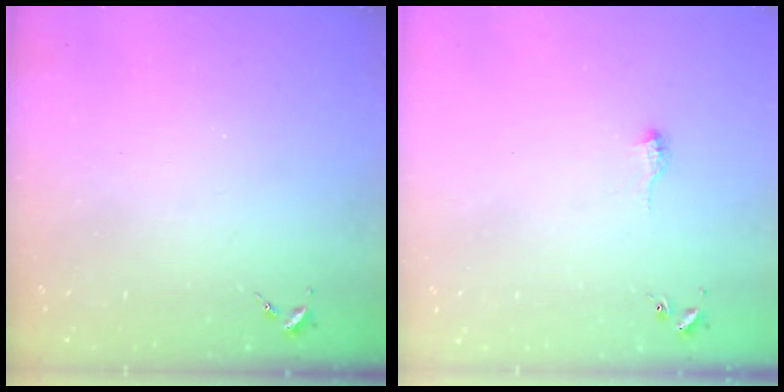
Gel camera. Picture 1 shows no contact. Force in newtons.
{"total": 6.9, "press": 6.9, "slide": 0.9}